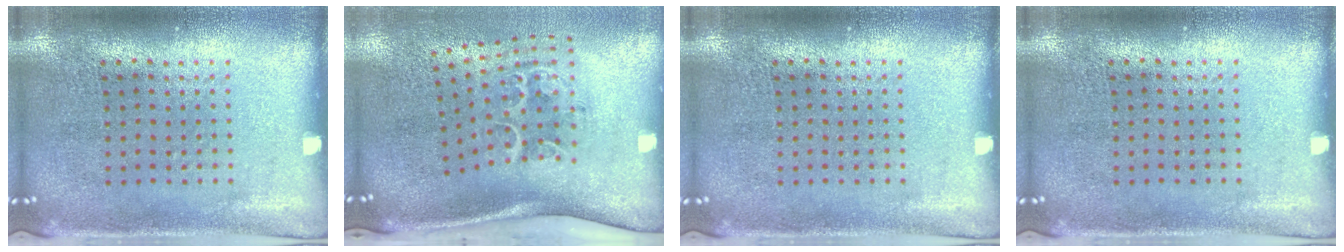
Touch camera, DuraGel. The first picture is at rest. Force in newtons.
{"total": 2.0, "press": 1.4, "slide": 1.4}
{"total": 0.0}
{"total": 0.0}